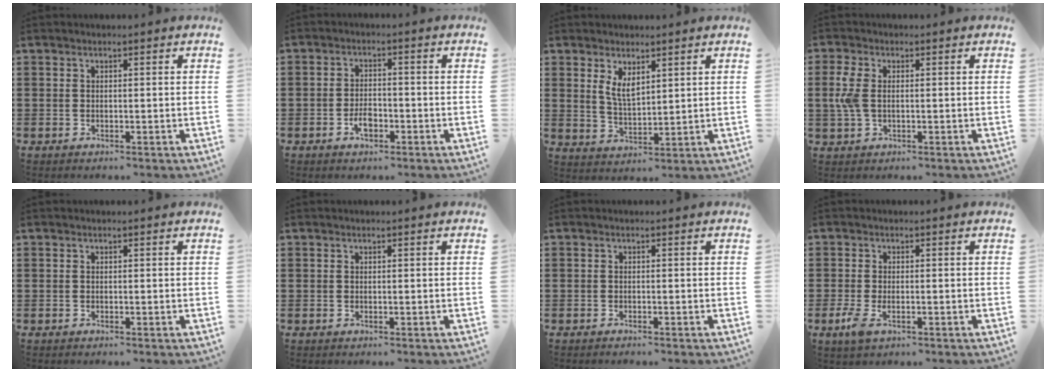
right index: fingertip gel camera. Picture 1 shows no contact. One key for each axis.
{"total": 3.2, "fx": -1.5, "fy": 1.7, "fz": 2.3, "tx": -0.050, "ty": 0.002, "tz": -0.030}
{"total": 4.0, "fx": 2.1, "fy": 1.8, "fz": 2.9, "tx": -0.061, "ty": 0.003, "tz": 0.038}
{"total": 4.6, "fx": 0.2, "fy": 2.5, "fz": 3.8, "tx": -0.107, "ty": -0.002, "tz": -0.005}
{"total": 0.0}
{"total": 0.0}
{"total": 0.5, "fx": -0.5, "fy": 0.0, "fz": 0.1, "tx": -0.003, "ty": -0.002, "tz": -0.010}
{"total": 2.3, "fx": -1.0, "fy": 0.9, "fz": 1.8, "tx": -0.046, "ty": -0.008, "tz": -0.022}